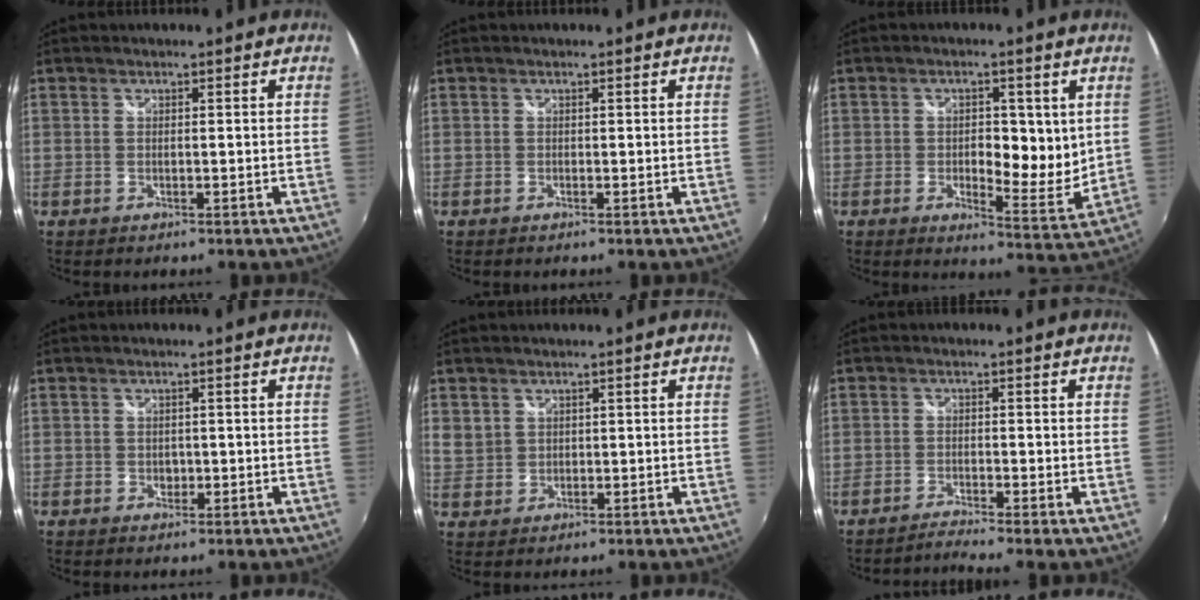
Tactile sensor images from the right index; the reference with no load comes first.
{"total": 0.0}
{"total": 8.5, "force": [1.0, 4.3, 7.3], "torque": [-0.114, -0.014, 0.017]}
{"total": 1.3, "force": [-0.2, 1.2, 0.5], "torque": [-0.004, -0.002, -0.003]}
{"total": 4.0, "force": [2.0, 3.3, 1.1], "torque": [-0.010, 0.004, 0.042]}
{"total": 2.0, "force": [-1.8, -0.9, 0.1], "torque": [-0.015, -0.001, -0.040]}